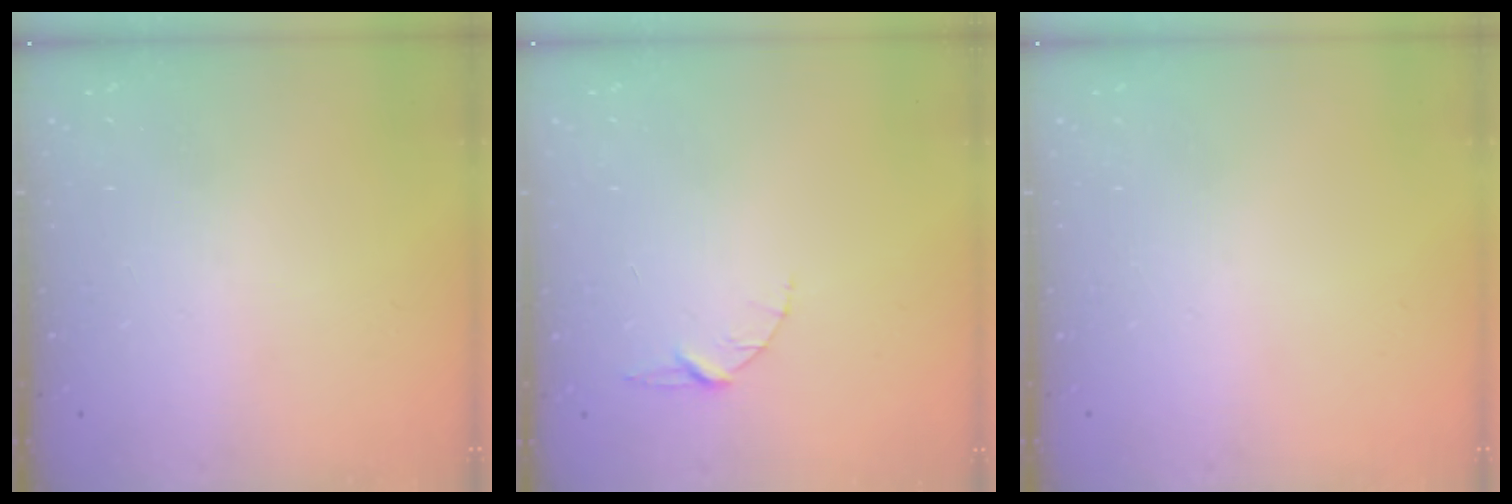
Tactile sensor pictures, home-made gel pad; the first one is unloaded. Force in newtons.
{"total": 3.4, "press": 3.3, "slide": 0.4}
{"total": 0.0}